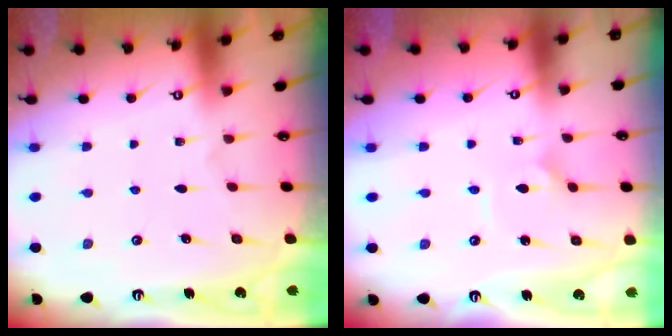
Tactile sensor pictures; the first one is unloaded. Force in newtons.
{"total": 1.8, "press": 1.7, "slide": 0.5}